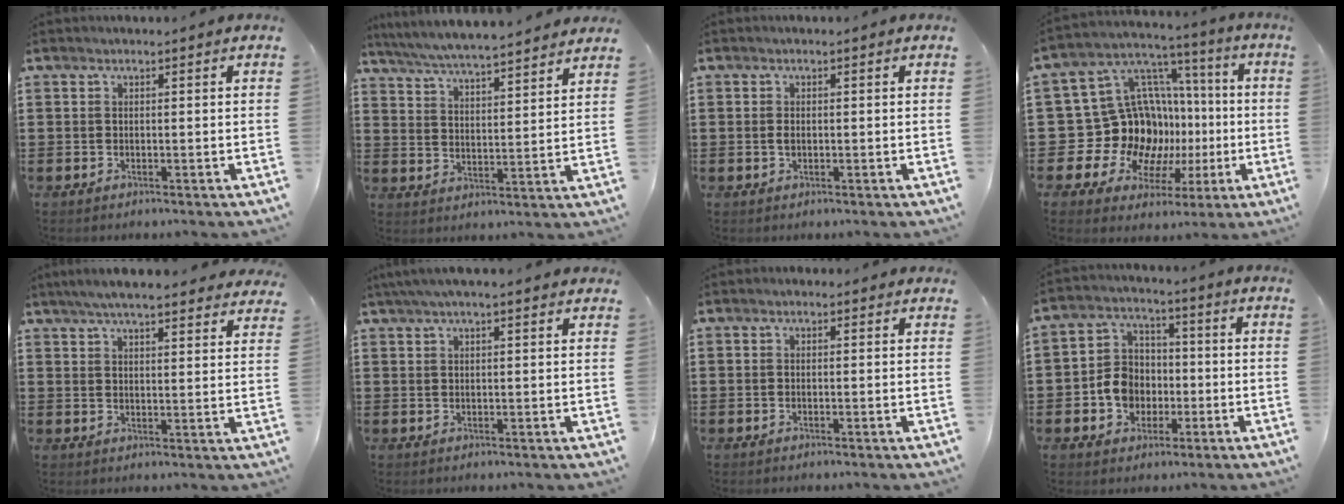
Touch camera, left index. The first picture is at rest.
{"total": 5.7, "force": [5.5, -0.5, 1.3], "torque": [-0.050, -0.036, 0.094]}
{"total": 1.2, "force": [-0.1, 0.7, 1.0], "torque": [-0.021, 0.001, -0.003]}
{"total": 18.1, "force": [-2.0, 16.2, 8.0], "torque": [-0.182, -0.036, 0.008]}
{"total": 5.6, "force": [5.1, 0.3, 2.2], "torque": [-0.058, -0.014, 0.093]}
{"total": 3.3, "force": [2.4, 0.4, 2.1], "torque": [-0.047, 0.005, 0.044]}
{"total": 0.7, "force": [0.0, 0.5, 0.4], "torque": [-0.009, 0.004, -0.001]}
{"total": 7.2, "force": [-1.5, 6.5, 2.8], "torque": [-0.082, 0.021, -0.027]}